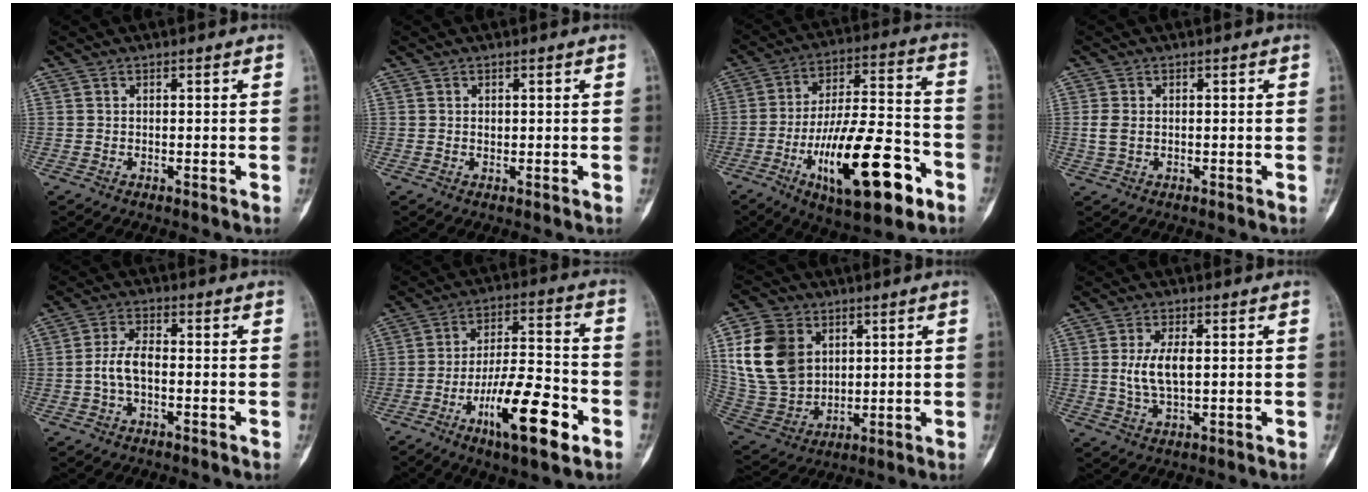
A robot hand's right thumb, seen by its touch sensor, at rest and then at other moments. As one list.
[{"total": 0.7, "force": [0.2, 0.6, 0.4], "torque": [-0.002, 0.002, 0.003]}, {"total": 21.8, "force": [-9.4, 7.1, 18.4], "torque": [-0.313, 0.043, -0.147]}, {"total": 2.7, "force": [0.0, 1.9, 2.0], "torque": [-0.045, 0.001, 0.001]}, {"total": 5.0, "force": [-1.0, 2.5, 4.2], "torque": [-0.083, 0.020, -0.024]}, {"total": 16.6, "force": [-7.4, 4.7, 14.0], "torque": [-0.229, 0.039, -0.119]}, {"total": 16.4, "force": [4.8, 12.5, 9.5], "torque": [-0.165, -0.010, 0.105]}, {"total": 6.3, "force": [0.6, 2.8, 5.6], "torque": [-0.112, -0.003, 0.012]}]